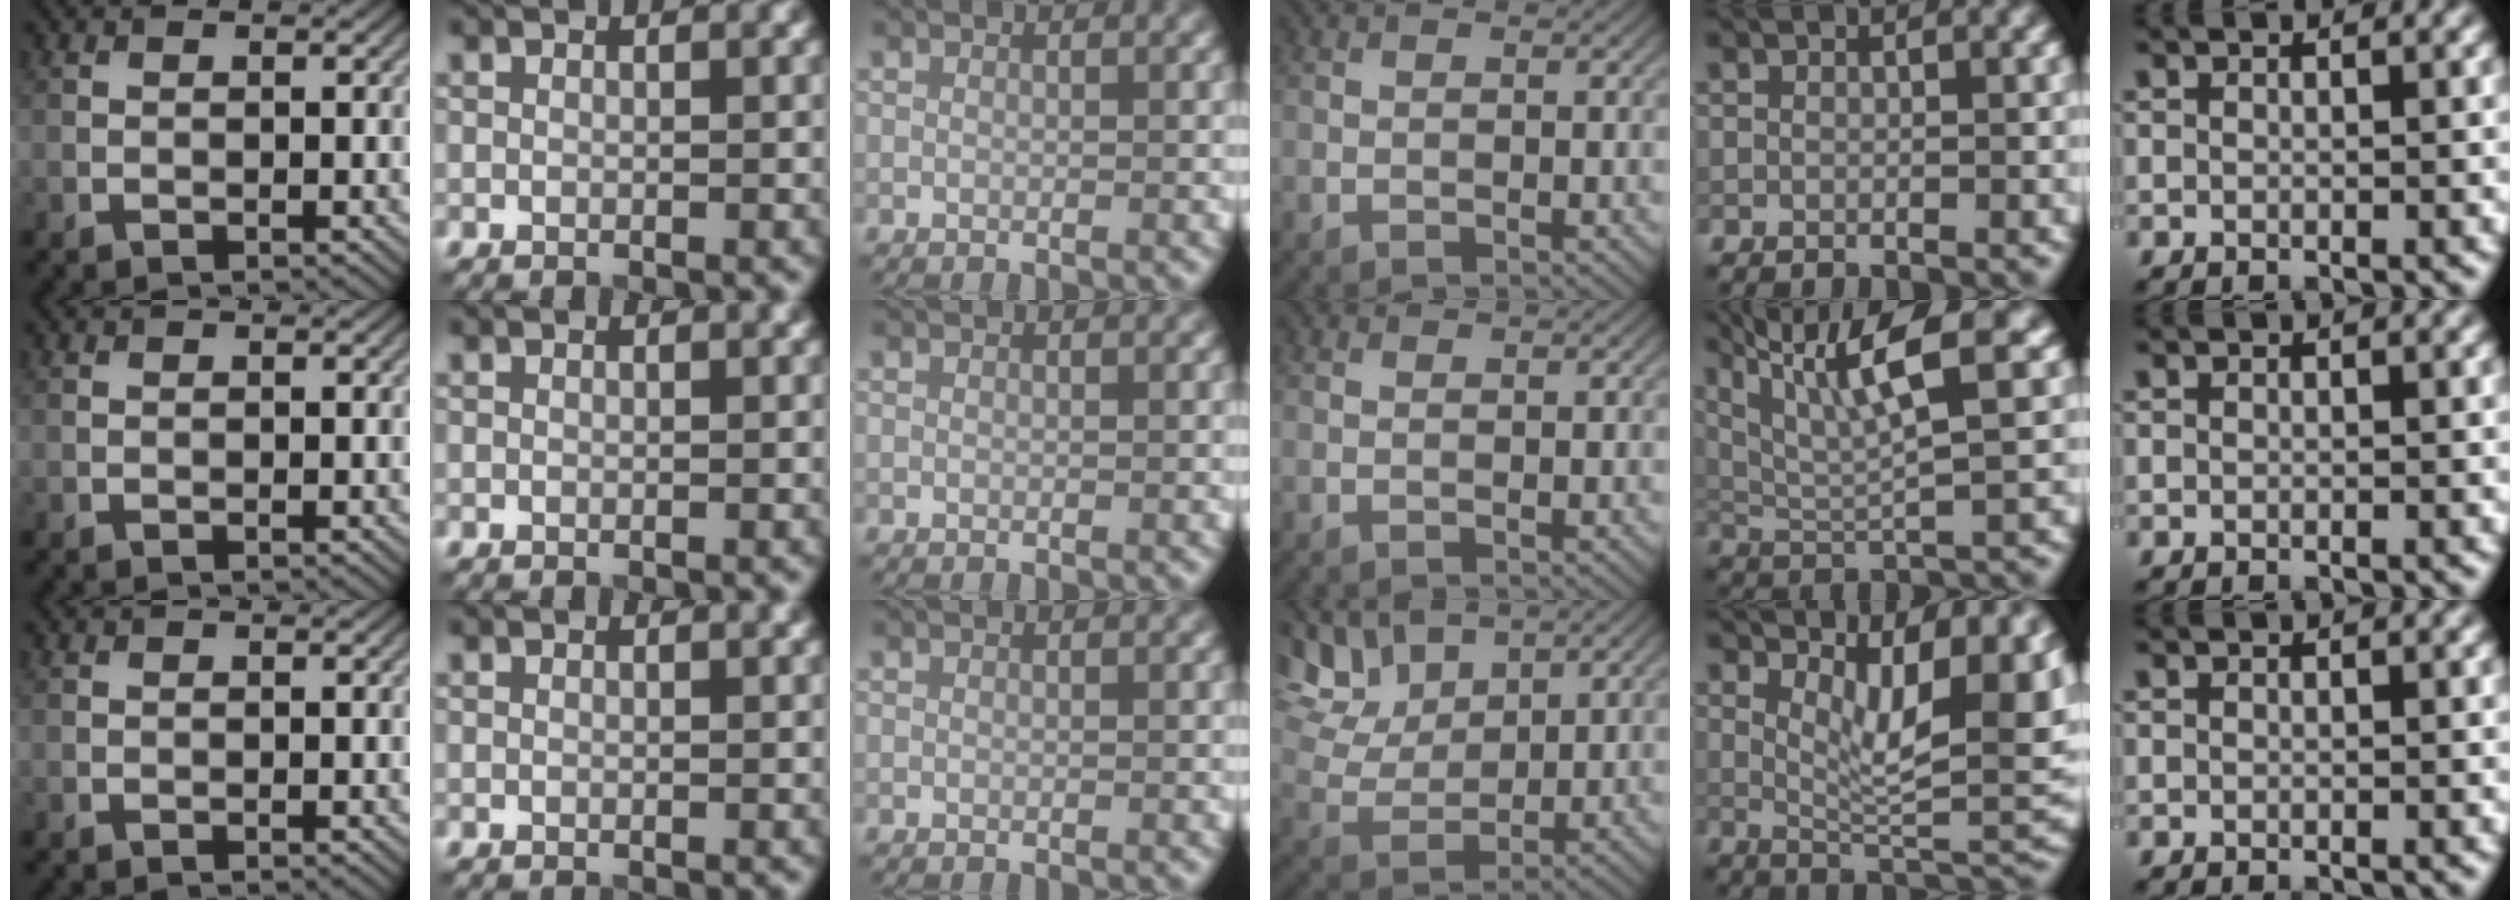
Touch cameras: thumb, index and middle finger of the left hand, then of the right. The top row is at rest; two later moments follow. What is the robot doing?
{"motion": "lift_and_place", "object": "calculator"}